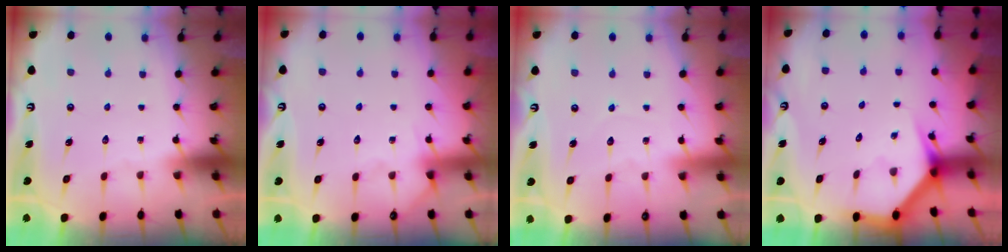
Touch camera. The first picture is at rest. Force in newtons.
{"total": 3.5, "press": 3.4, "slide": 0.4}
{"total": 4.2, "press": 4.2, "slide": 0.2}
{"total": 3.4, "press": 3.4, "slide": 0.2}